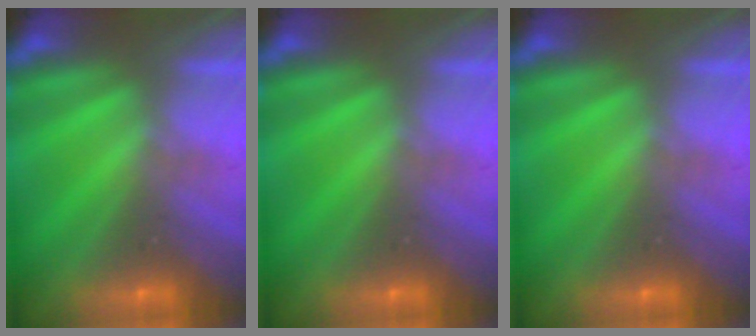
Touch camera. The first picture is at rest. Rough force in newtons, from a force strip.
{"total": 0.0}
{"total": 0.0}